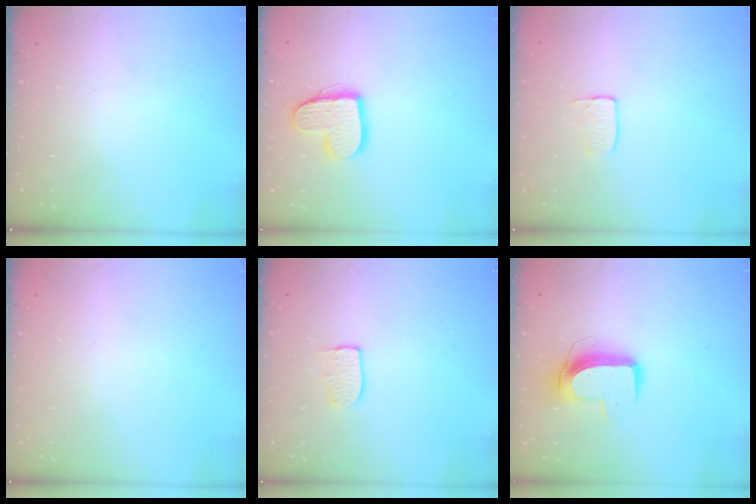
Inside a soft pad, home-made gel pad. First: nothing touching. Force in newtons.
{"total": 11.5, "press": 11.5, "slide": 0.6}
{"total": 3.5, "press": 3.5, "slide": 0.2}
{"total": 0.0}
{"total": 5.4, "press": 5.4, "slide": 0.3}
{"total": 10.2, "press": 10.2, "slide": 0.2}